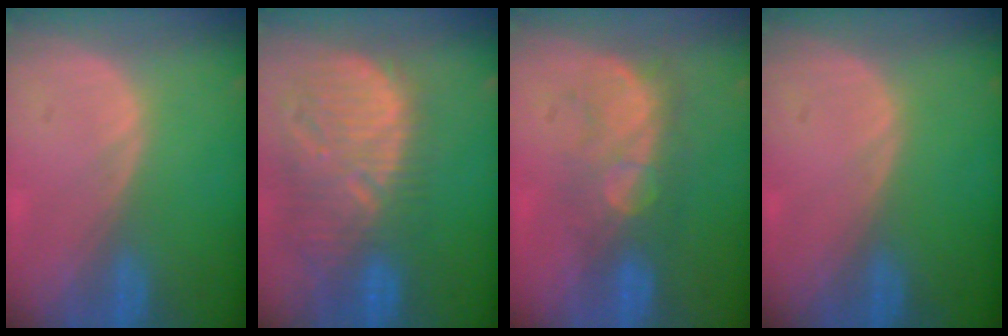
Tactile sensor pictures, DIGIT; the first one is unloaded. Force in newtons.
{"total": 12.9, "press": 11.3, "slide": 6.3}
{"total": 7.6, "press": 7.2, "slide": 2.3}
{"total": 0.0}